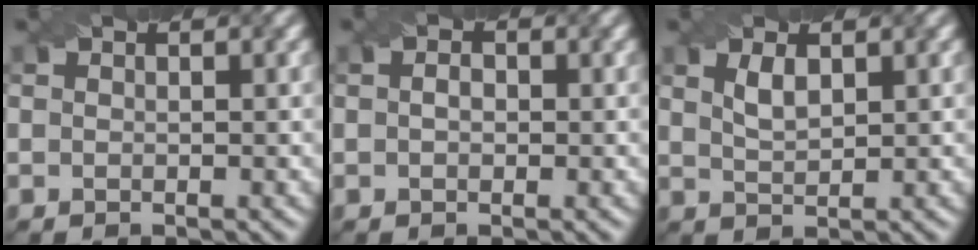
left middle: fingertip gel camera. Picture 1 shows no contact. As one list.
[{"total": 1.4, "force": [0.2, 1.0, 1.0], "torque": [-0.015, -0.001, -0.002]}, {"total": 1.9, "force": [1.0, 0.7, 1.4], "torque": [-0.031, 0.000, 0.023]}]